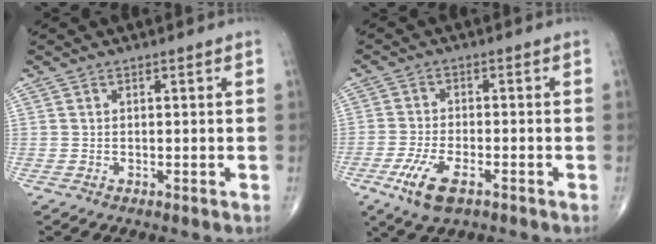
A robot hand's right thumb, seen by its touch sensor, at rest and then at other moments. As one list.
[{"total": 7.4, "force": [-3.8, 3.1, 5.6], "torque": [-0.122, 0.004, -0.068]}]